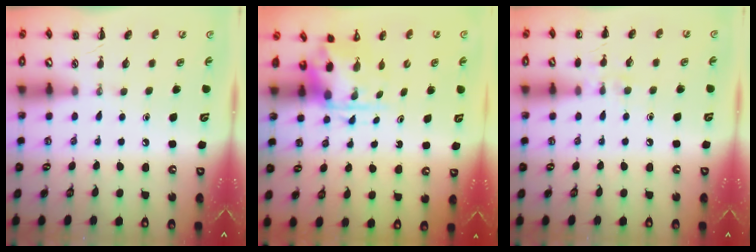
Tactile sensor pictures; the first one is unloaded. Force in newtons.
{"total": 3.8, "press": 3.7, "slide": 0.9}
{"total": 6.7, "press": 6.5, "slide": 1.7}